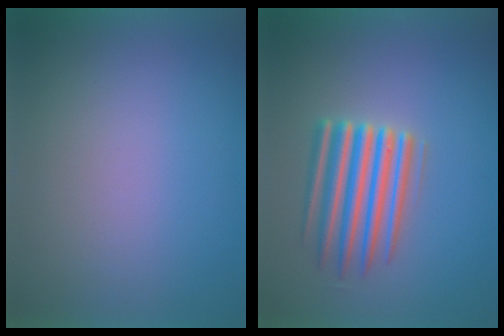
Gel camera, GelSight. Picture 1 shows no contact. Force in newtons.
{"total": 5.7}